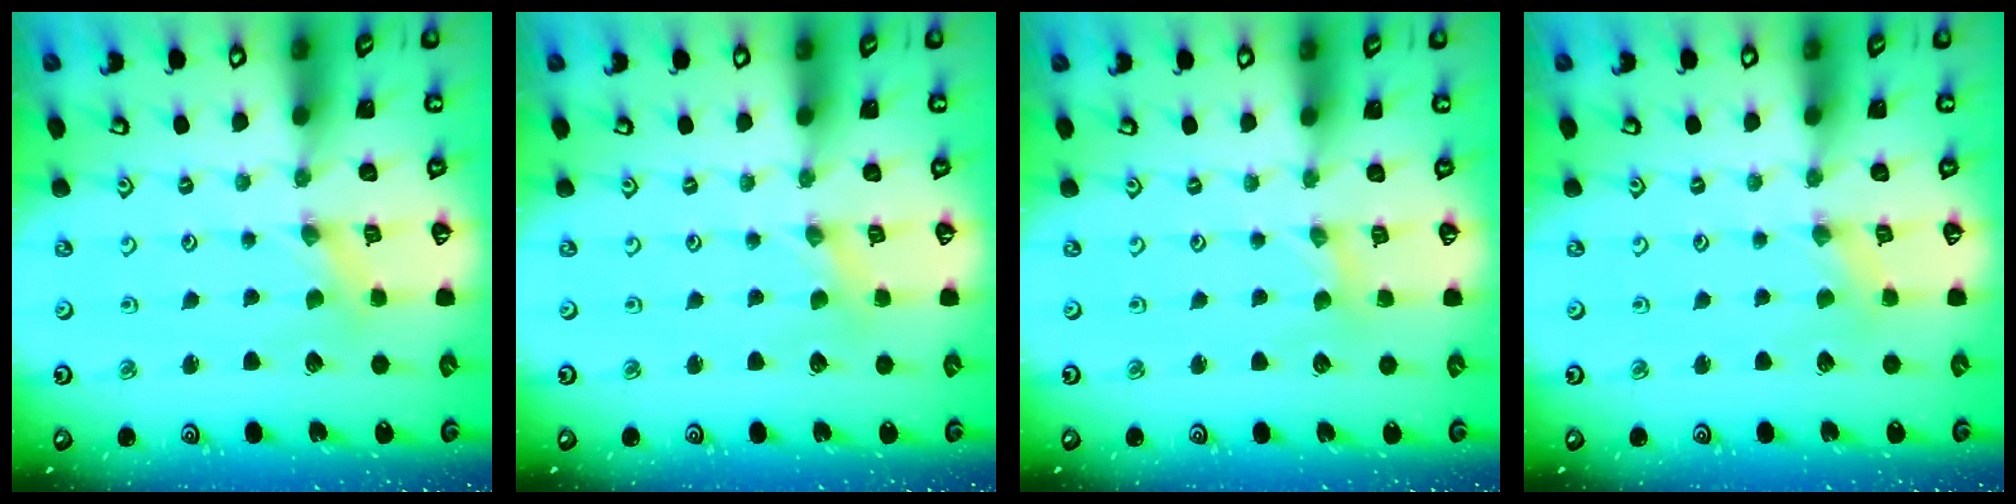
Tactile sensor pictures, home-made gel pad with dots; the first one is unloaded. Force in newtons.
{"total": 0.0}
{"total": 1.4, "press": 1.4, "slide": 0.2}
{"total": 0.5, "press": 0.5, "slide": 0.1}